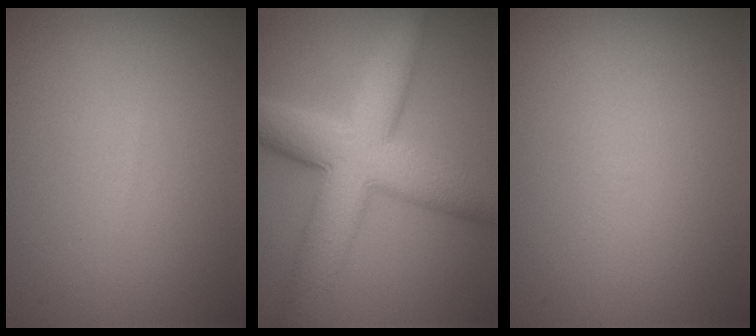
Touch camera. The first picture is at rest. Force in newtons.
{"total": 9.5, "press": 9.5, "slide": 0.2}
{"total": 0.0}